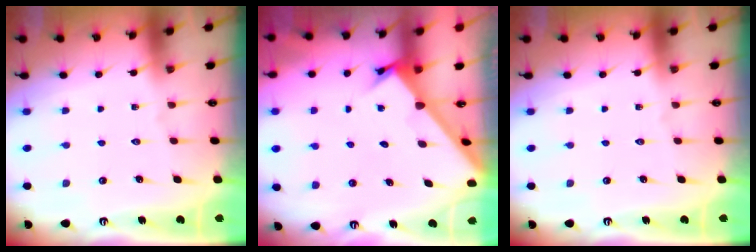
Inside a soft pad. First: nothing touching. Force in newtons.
{"total": 2.1, "press": 2.1, "slide": 0.2}
{"total": 0.0}